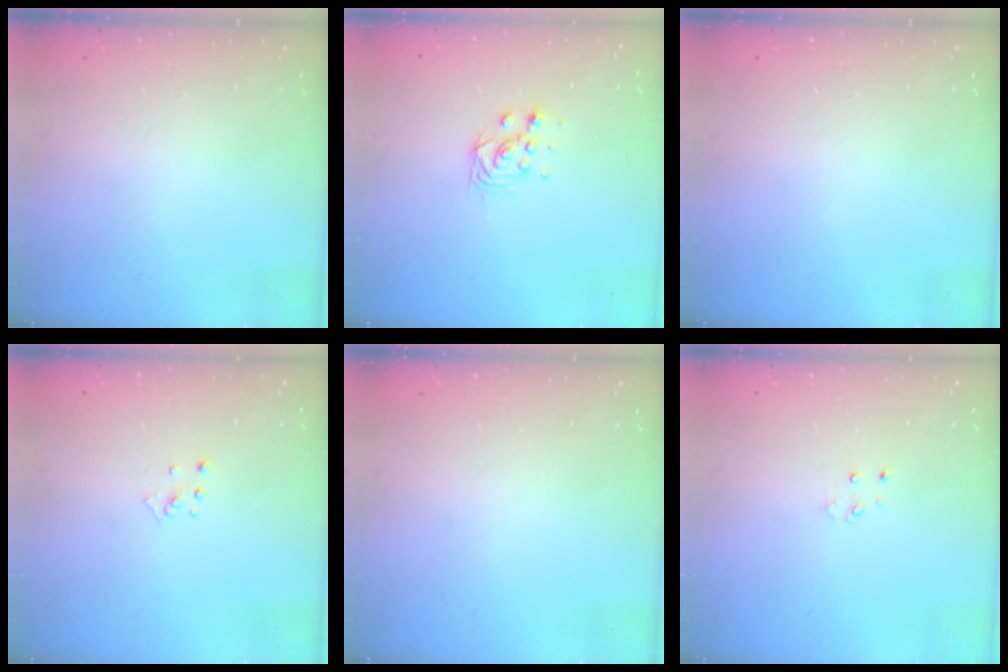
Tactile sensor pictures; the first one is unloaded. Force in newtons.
{"total": 5.0, "press": 5.0, "slide": 0.3}
{"total": 0.0}
{"total": 2.9, "press": 2.9, "slide": 0.3}
{"total": 0.0}
{"total": 3.3, "press": 3.2, "slide": 0.4}